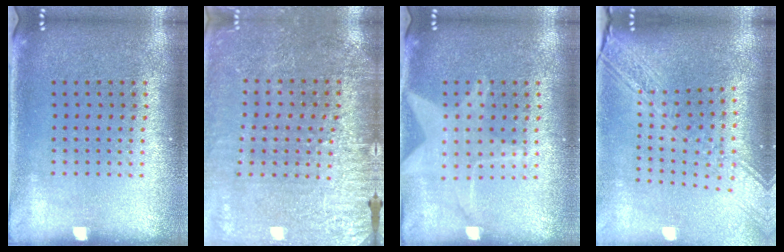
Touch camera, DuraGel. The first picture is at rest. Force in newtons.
{"total": 2.9, "press": 2.9, "slide": 0.2}
{"total": 1.5, "press": 1.5, "slide": 0.2}
{"total": 2.8, "press": 2.2, "slide": 1.7}